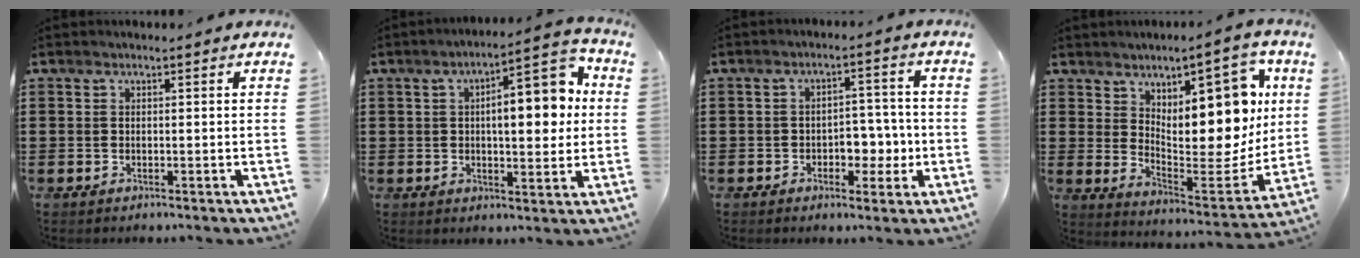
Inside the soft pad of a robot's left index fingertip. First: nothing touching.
{"total": 9.5, "force": [1.7, 3.8, 8.6], "torque": [-0.118, -0.010, 0.014]}
{"total": 5.1, "force": [-1.6, 3.6, 3.3], "torque": [-0.040, 0.000, -0.037]}
{"total": 13.9, "force": [6.0, 6.1, 11.0], "torque": [-0.153, -0.044, 0.102]}